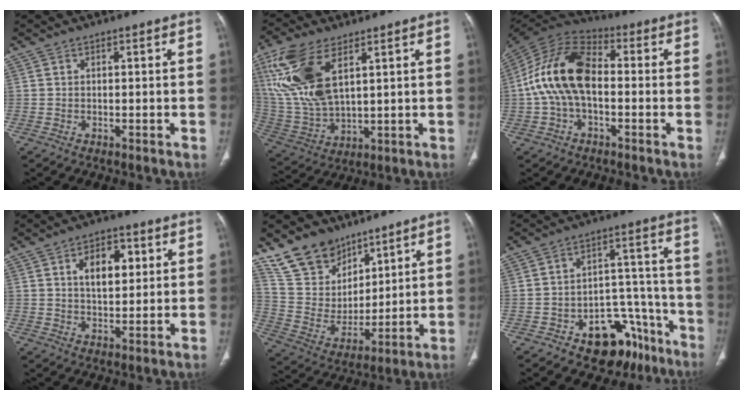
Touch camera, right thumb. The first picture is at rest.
{"total": 16.9, "force": [7.0, 7.9, 13.1], "torque": [-0.291, -0.017, 0.150]}
{"total": 15.4, "force": [-0.8, 8.9, 12.5], "torque": [-0.240, 0.037, -0.025]}
{"total": 8.5, "force": [2.6, 4.8, 6.5], "torque": [-0.076, -0.006, 0.043]}
{"total": 14.2, "force": [10.6, 8.5, 4.0], "torque": [-0.041, -0.064, 0.218]}
{"total": 14.9, "force": [-9.1, 9.0, 7.7], "torque": [-0.050, 0.093, -0.125]}